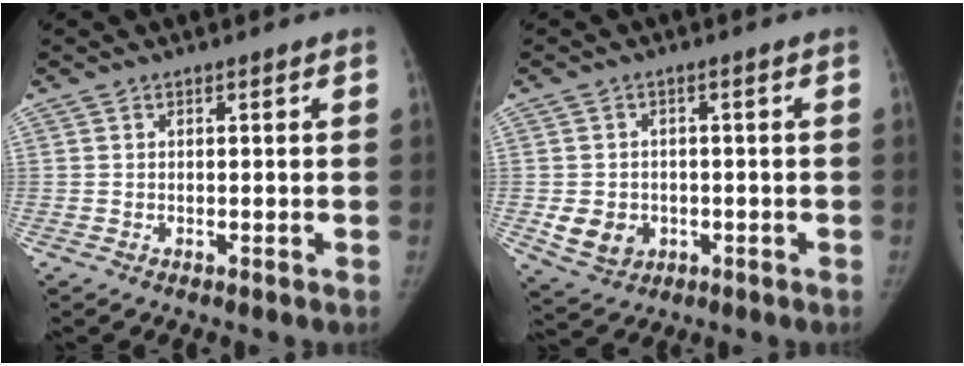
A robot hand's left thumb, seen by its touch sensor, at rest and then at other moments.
{"total": 6.3, "force": [-1.5, 5.3, 3.0], "torque": [-0.035, 0.008, -0.012]}